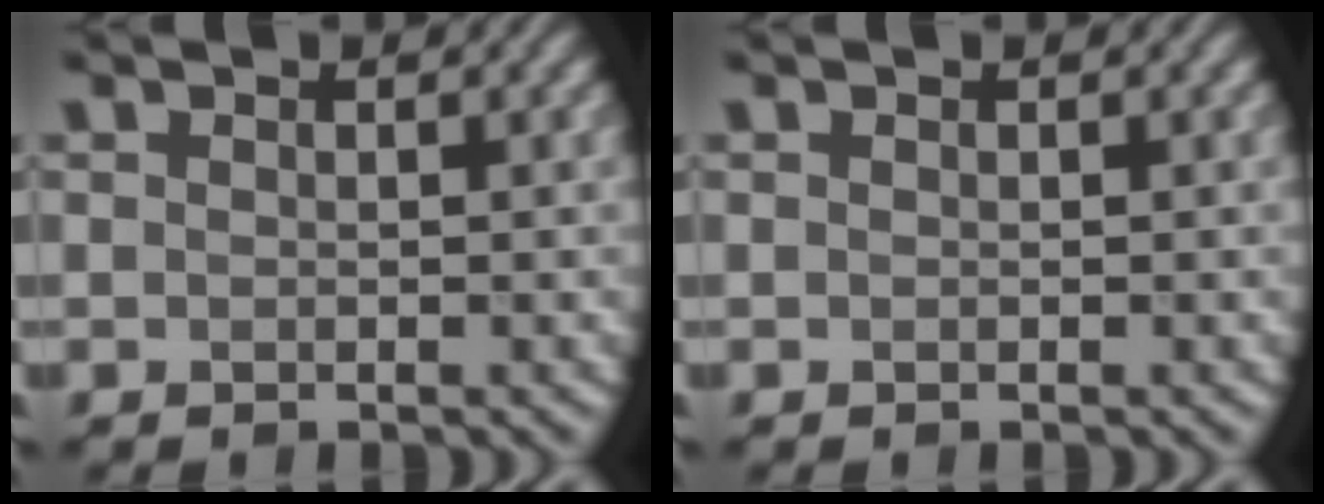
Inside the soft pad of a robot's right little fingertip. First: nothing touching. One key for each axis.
{"total": 0.0}